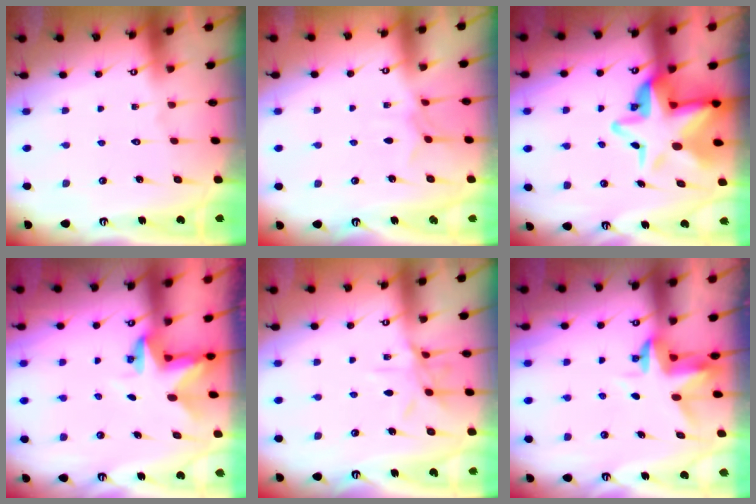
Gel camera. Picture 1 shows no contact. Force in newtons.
{"total": 3.3, "press": 3.3, "slide": 0.2}
{"total": 13.6, "press": 13.5, "slide": 2.3}
{"total": 2.8, "press": 2.8, "slide": 0.2}
{"total": 8.6, "press": 8.6, "slide": 0.4}
{"total": 3.4, "press": 3.4, "slide": 0.5}